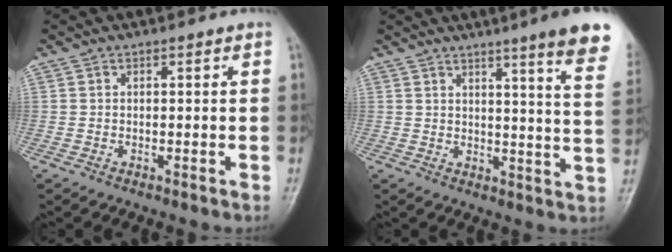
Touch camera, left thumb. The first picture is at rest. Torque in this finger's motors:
{"motor_torque": [3.05, 1.96, 1.50, -1.27, 0.12]}